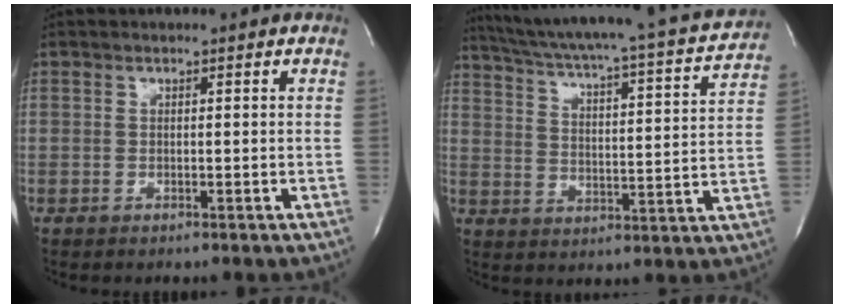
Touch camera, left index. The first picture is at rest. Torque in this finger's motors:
{"motor_torque": [0.41, -0.69, 0.07, 0.10]}